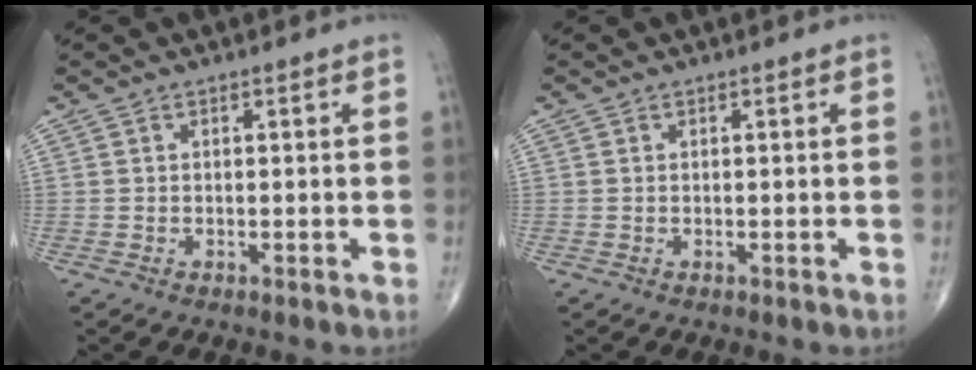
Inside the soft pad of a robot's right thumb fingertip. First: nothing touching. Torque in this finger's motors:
{"motor_torque": [0.22, -0.04, 0.04, -0.24, -0.02]}